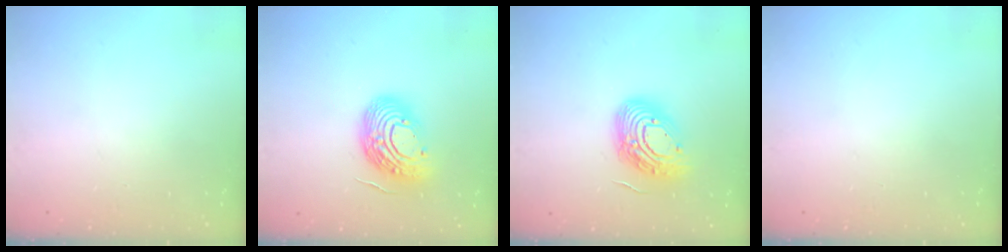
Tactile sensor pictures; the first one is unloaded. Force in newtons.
{"total": 13.9, "press": 13.8, "slide": 1.6}
{"total": 16.1, "press": 16.0, "slide": 1.1}
{"total": 0.0}